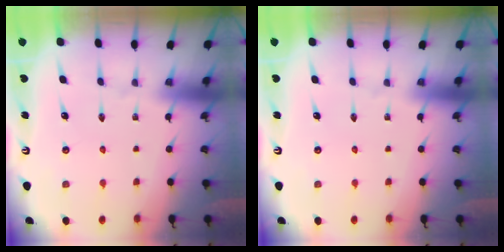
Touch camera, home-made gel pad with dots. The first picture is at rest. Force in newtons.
{"total": 0.0}